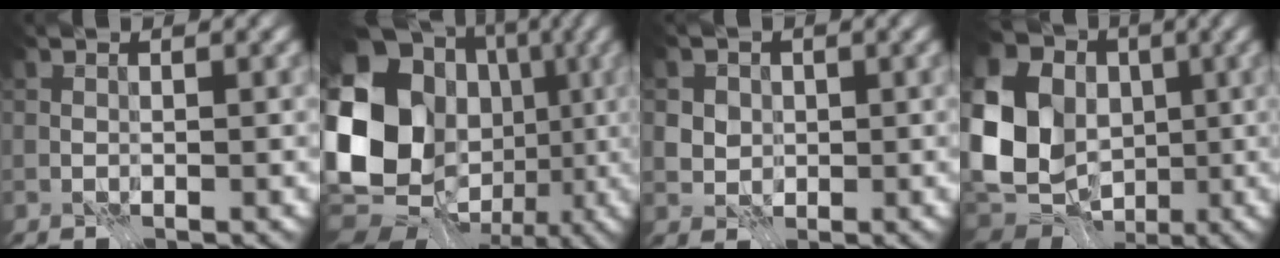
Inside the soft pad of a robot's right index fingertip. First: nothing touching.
{"total": 19.5, "force": [0.0, 16.2, 10.7], "torque": [-0.217, 0.001, -0.018]}
{"total": 3.4, "force": [0.6, 3.1, 1.3], "torque": [-0.029, 0.008, 0.006]}
{"total": 15.7, "force": [-0.1, 12.9, 8.9], "torque": [-0.217, -0.001, 0.000]}